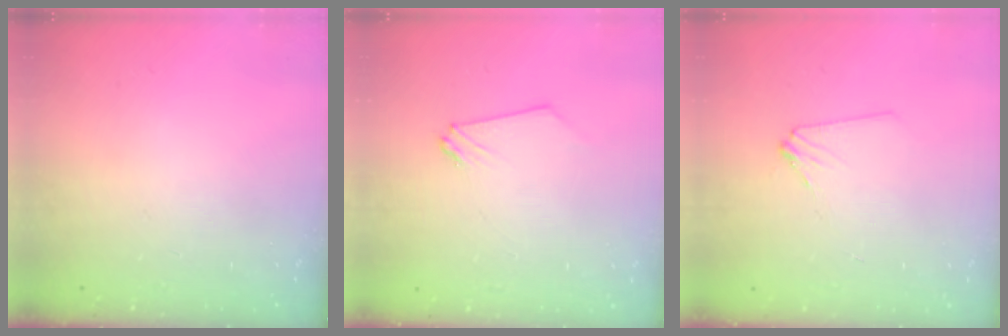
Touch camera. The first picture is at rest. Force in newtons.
{"total": 0.0}
{"total": 2.3, "press": 2.3, "slide": 0.2}